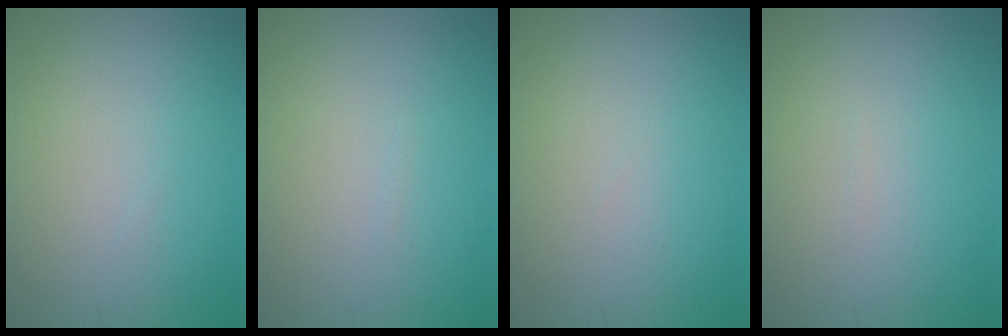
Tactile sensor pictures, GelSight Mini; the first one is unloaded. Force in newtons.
{"total": 0.0}
{"total": 0.0}
{"total": 0.0}